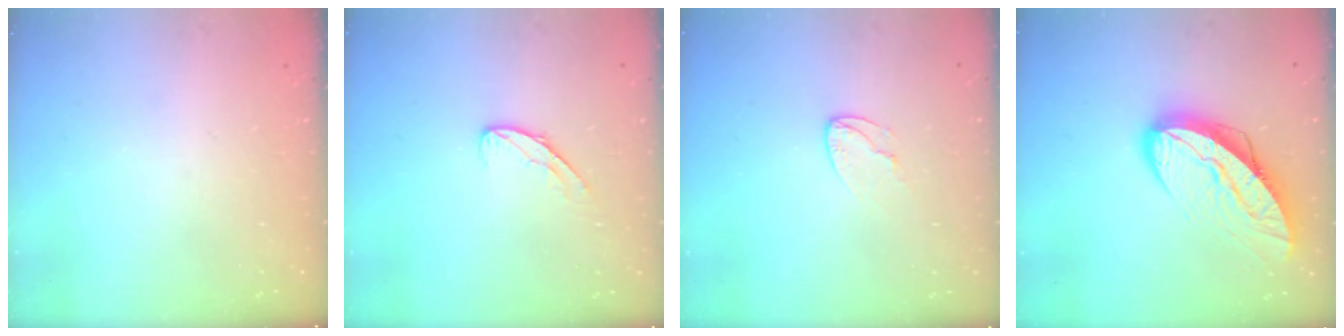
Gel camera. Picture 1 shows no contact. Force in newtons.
{"total": 5.1, "press": 5.1, "slide": 0.4}
{"total": 6.7, "press": 6.7, "slide": 0.6}
{"total": 14.8, "press": 14.8, "slide": 1.3}